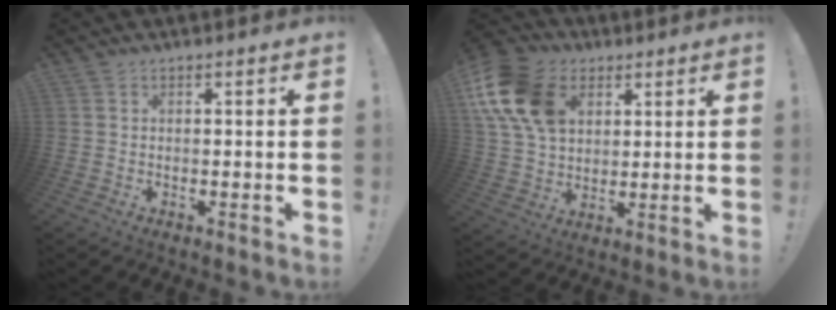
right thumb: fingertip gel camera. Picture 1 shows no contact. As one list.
[{"total": 18.7, "force": [6.8, 13.6, 10.9], "torque": [-0.203, -0.016, 0.134]}]